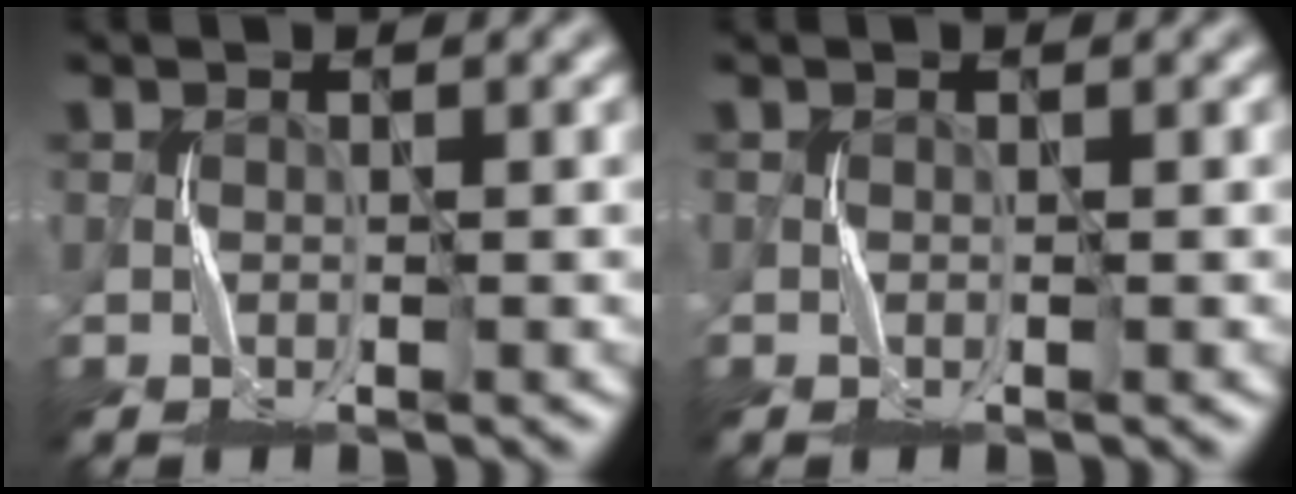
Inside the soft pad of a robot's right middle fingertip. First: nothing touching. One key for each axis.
{"total": 0.0}